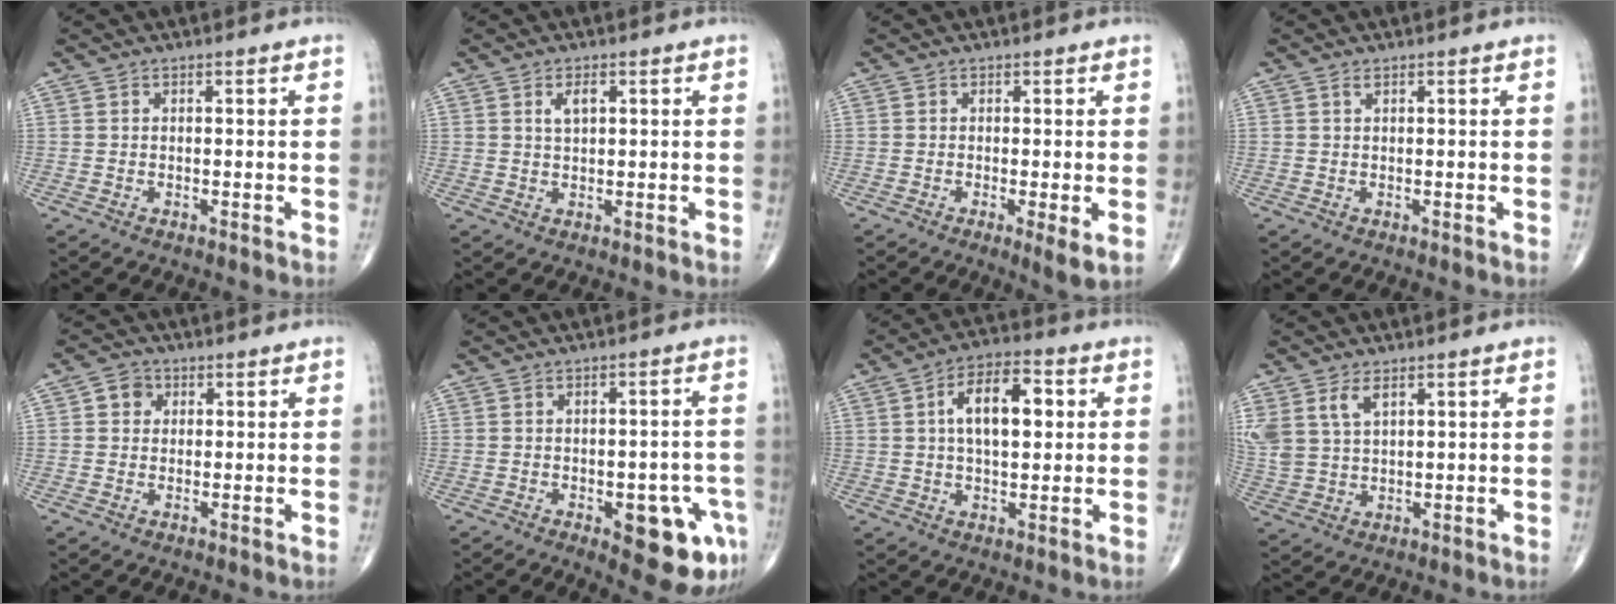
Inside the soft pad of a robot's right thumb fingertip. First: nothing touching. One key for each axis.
{"total": 2.5, "fx": 1.0, "fy": 1.2, "fz": 2.0, "tx": -0.036, "ty": -0.001, "tz": 0.019}
{"total": 3.5, "fx": -0.7, "fy": 0.5, "fz": 3.4, "tx": -0.062, "ty": -0.015, "tz": -0.014}
{"total": 0.5, "fx": 0.3, "fy": 0.1, "fz": 0.3, "tx": -0.009, "ty": 0.004, "tz": 0.007}
{"total": 3.3, "fx": 0.9, "fy": 2.9, "fz": 1.3, "tx": -0.003, "ty": 0.001, "tz": 0.010}
{"total": 12.1, "fx": -4.8, "fy": 4.9, "fz": 10.0, "tx": -0.093, "ty": 0.016, "tz": -0.048}
{"total": 11.4, "fx": 2.3, "fy": 5.7, "fz": 9.6, "tx": -0.142, "ty": 0.012, "tz": 0.031}
{"total": 7.5, "fx": 3.8, "fy": 4.2, "fz": 5.0, "tx": -0.109, "ty": -0.006, "tz": 0.086}